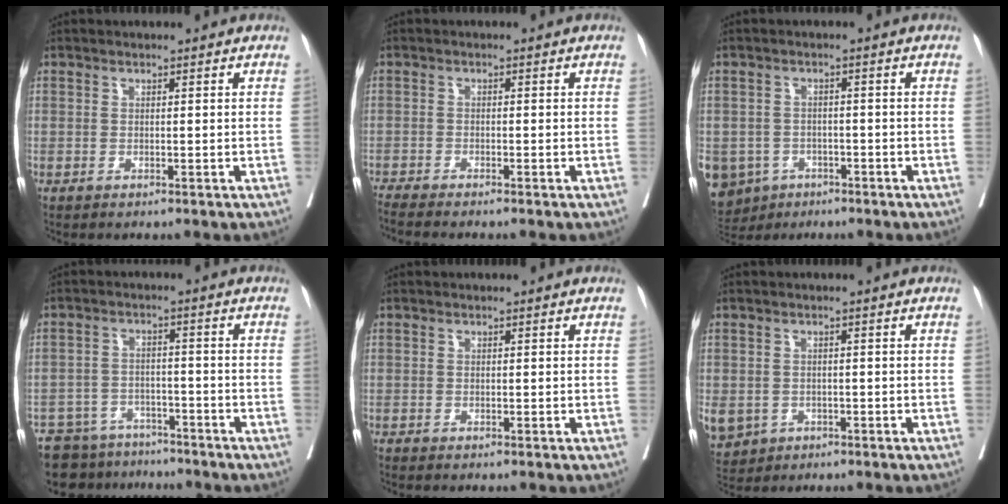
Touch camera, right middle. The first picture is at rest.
{"total": 4.0, "force": [-3.6, -0.8, 1.6], "torque": [-0.020, -0.009, -0.062]}
{"total": 11.7, "force": [-6.1, 9.4, 3.2], "torque": [-0.099, -0.001, -0.083]}
{"total": 9.1, "force": [-8.1, 4.2, 0.4], "torque": [-0.006, 0.014, -0.119]}
{"total": 0.0}
{"total": 13.2, "force": [-4.8, 11.2, 5.1], "torque": [-0.163, -0.005, -0.060]}